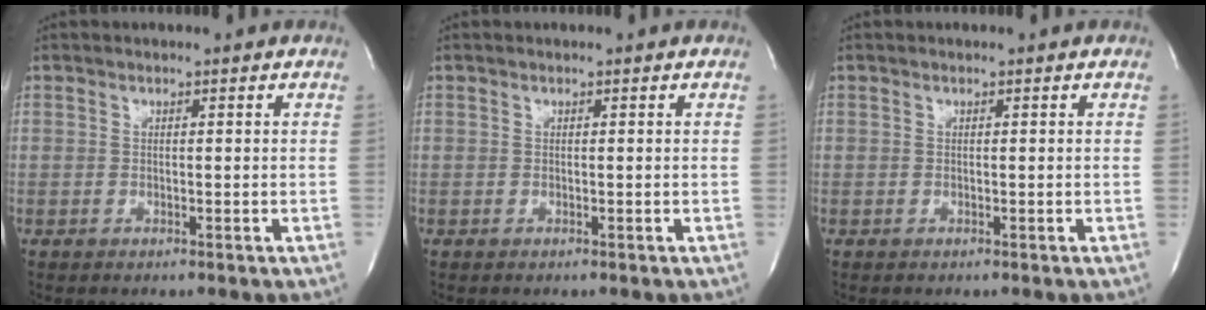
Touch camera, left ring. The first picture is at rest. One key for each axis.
{"total": 0.0}
{"total": 0.0}